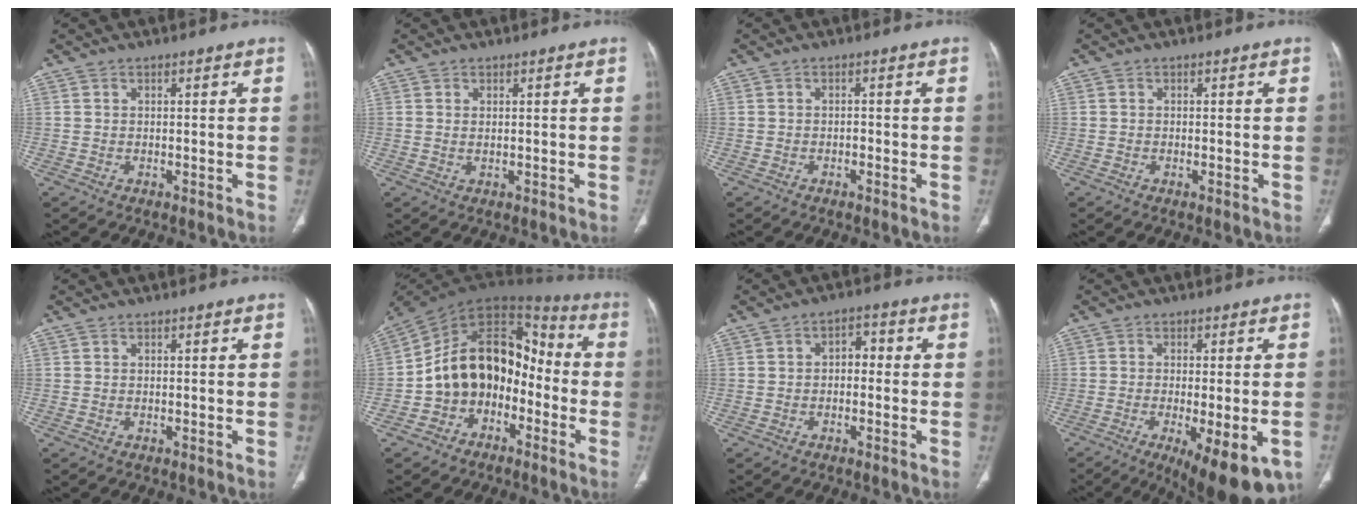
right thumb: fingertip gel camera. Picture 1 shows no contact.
{"total": 0.8, "force": [0.3, 0.3, 0.7], "torque": [-0.017, -0.001, 0.008]}
{"total": 0.9, "force": [-0.4, 0.5, 0.6], "torque": [-0.009, 0.001, -0.009]}
{"total": 0.6, "force": [-0.2, 0.2, 0.5], "torque": [-0.014, -0.002, -0.003]}
{"total": 0.0}
{"total": 17.3, "force": [-4.4, 12.7, 10.8], "torque": [-0.138, 0.088, -0.082]}
{"total": 3.8, "force": [-0.1, 2.5, 2.8], "torque": [-0.025, 0.018, -0.012]}
{"total": 14.7, "force": [-6.6, 4.9, 12.1], "torque": [-0.153, -0.009, -0.087]}